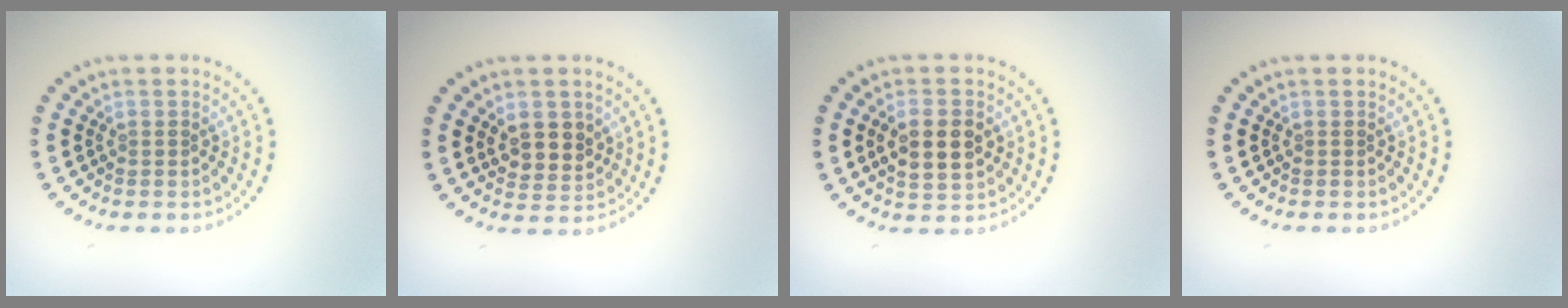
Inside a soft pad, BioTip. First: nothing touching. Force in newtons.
{"total": 2.9, "press": 2.7, "slide": 0.8}
{"total": 4.3, "press": 4.3, "slide": 0.3}
{"total": 0.0}